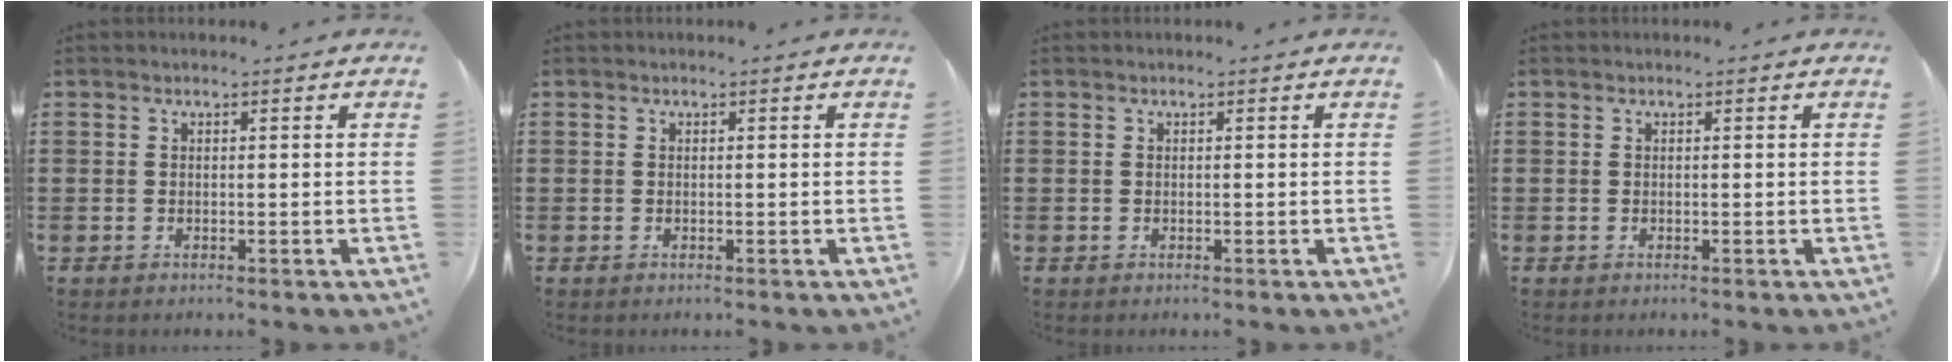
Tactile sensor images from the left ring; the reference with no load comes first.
{"total": 0.0}
{"total": 0.0}
{"total": 0.0}